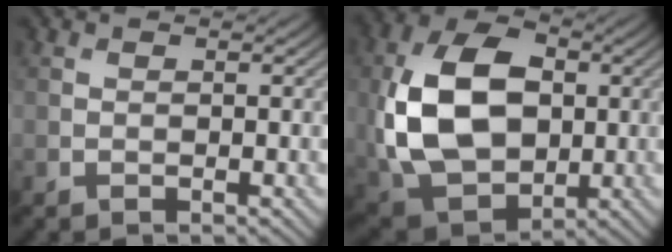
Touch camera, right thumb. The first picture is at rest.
{"total": 15.9, "force": [0.2, 10.9, 11.5], "torque": [-0.264, 0.002, 0.004]}